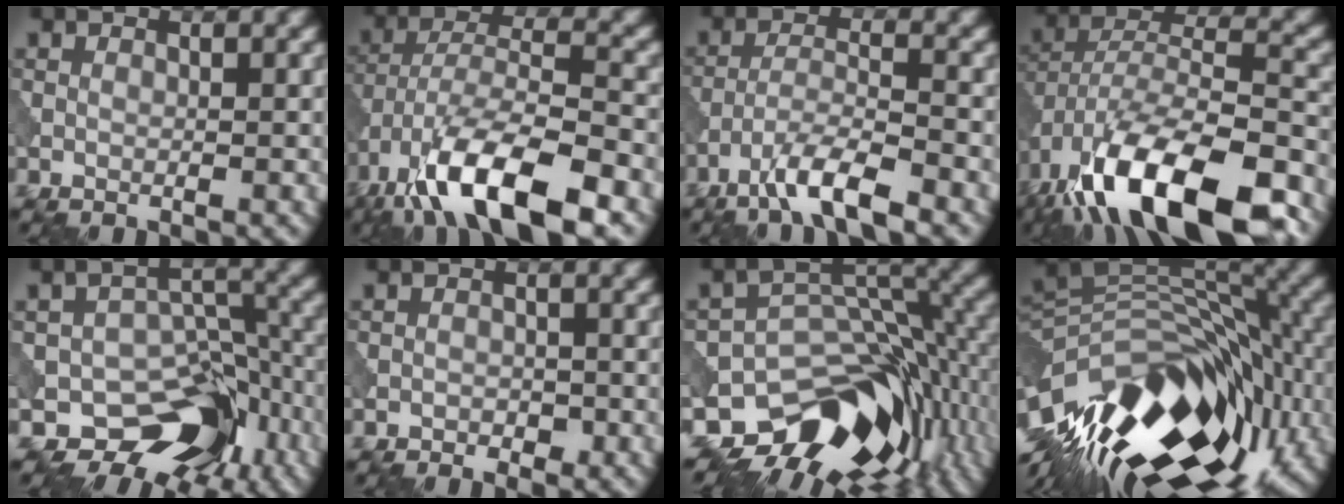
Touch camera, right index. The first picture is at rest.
{"total": 11.9, "force": [-7.3, 3.5, 8.6], "torque": [-0.154, 0.004, -0.140]}
{"total": 5.2, "force": [-3.8, 0.7, 3.5], "torque": [-0.064, 0.002, -0.078]}
{"total": 16.0, "force": [-10.3, 5.8, 10.7], "torque": [-0.209, 0.001, -0.169]}
{"total": 9.7, "force": [-6.6, 5.9, 4.0], "torque": [-0.031, 0.006, -0.100]}
{"total": 1.3, "force": [-1.0, 0.7, 0.5], "torque": [-0.004, 0.001, -0.018]}
{"total": 13.2, "force": [-7.9, 7.8, 7.2], "torque": [-0.114, 0.002, -0.128]}
{"total": 16.8, "force": [-6.8, 8.3, 12.9], "torque": [-0.232, 0.028, -0.142]}